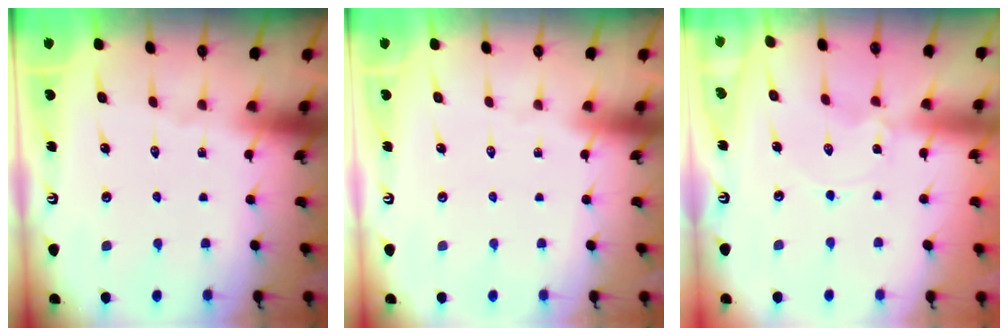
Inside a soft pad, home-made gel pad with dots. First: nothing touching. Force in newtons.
{"total": 0.0}
{"total": 1.0, "press": 1.0, "slide": 0.1}